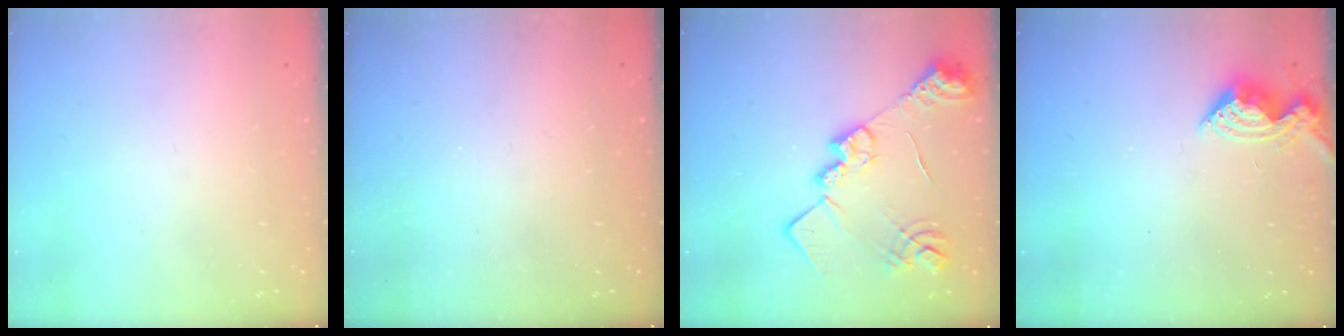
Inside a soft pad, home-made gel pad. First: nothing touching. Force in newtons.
{"total": 1.2, "press": 1.2, "slide": 0.3}
{"total": 17.6, "press": 17.5, "slide": 1.1}
{"total": 10.0, "press": 10.0, "slide": 1.0}